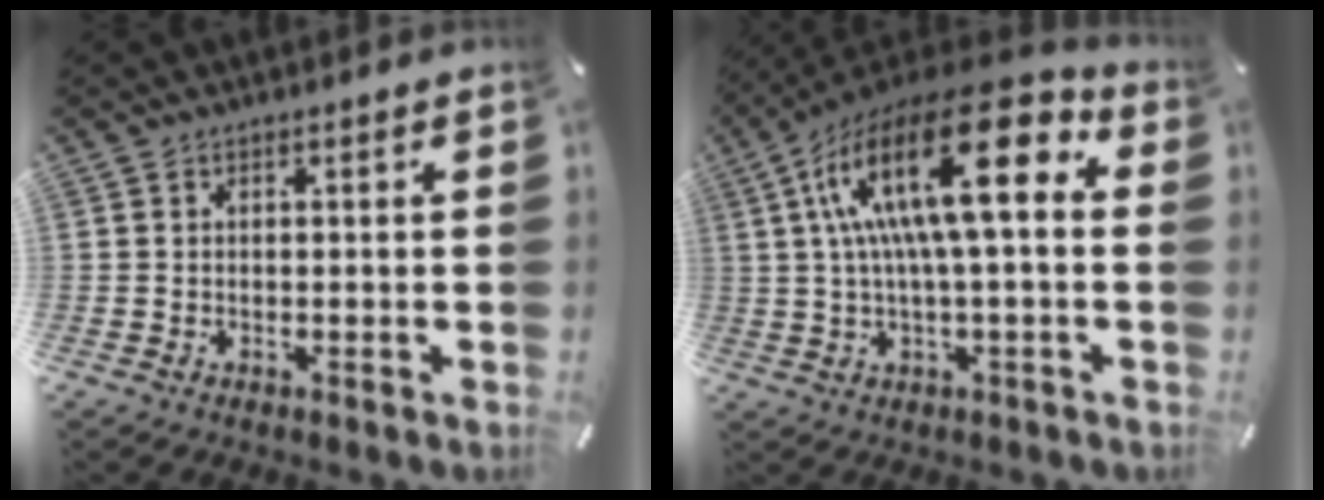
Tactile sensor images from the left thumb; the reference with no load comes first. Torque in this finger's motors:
{"motor_torque": [0.38, 2.77, 2.77, 0.00, 1.04]}